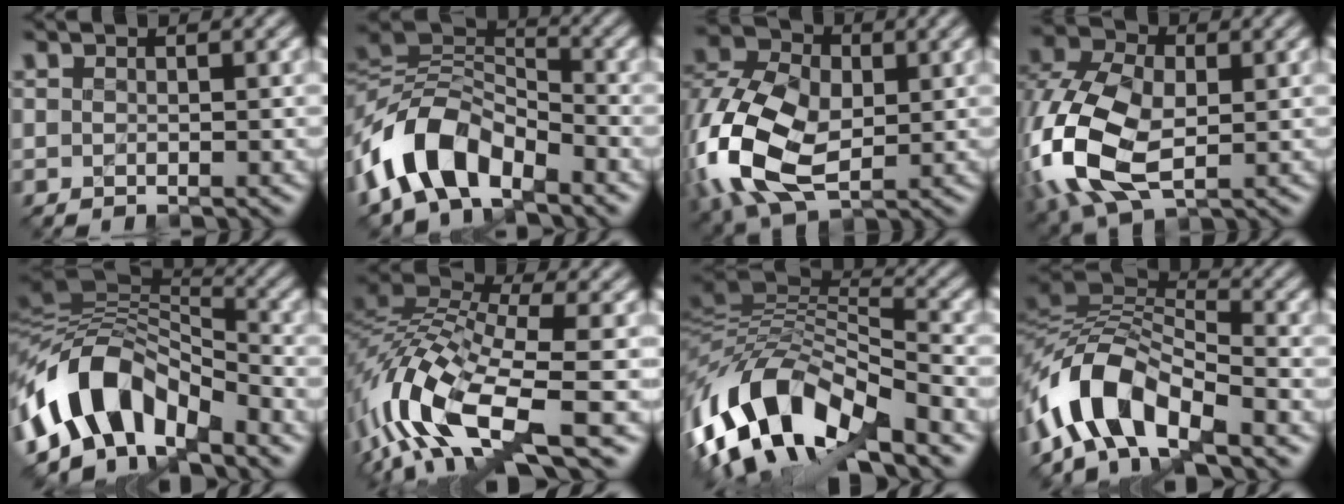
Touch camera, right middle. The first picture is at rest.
{"total": 8.1, "force": [-4.5, 4.7, 4.8], "torque": [-0.086, 0.006, -0.091]}
{"total": 12.7, "force": [-1.6, 8.8, 9.0], "torque": [-0.230, -0.011, -0.033]}
{"total": 11.6, "force": [-1.8, 7.8, 8.4], "torque": [-0.232, -0.014, -0.040]}
{"total": 9.7, "force": [-4.2, 5.7, 6.6], "torque": [-0.110, 0.020, -0.086]}
{"total": 12.4, "force": [-4.6, 5.0, 10.3], "torque": [-0.217, 0.004, -0.090]}
{"total": 12.7, "force": [-5.6, 5.7, 9.8], "torque": [-0.183, 0.020, -0.105]}
{"total": 9.1, "force": [-5.3, 3.9, 6.2], "torque": [-0.107, 0.016, -0.109]}